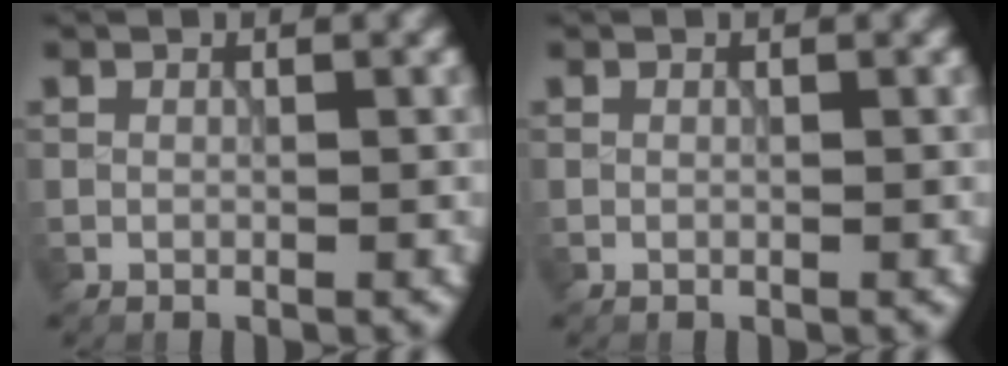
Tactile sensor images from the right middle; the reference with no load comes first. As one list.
[{"total": 0.0}]